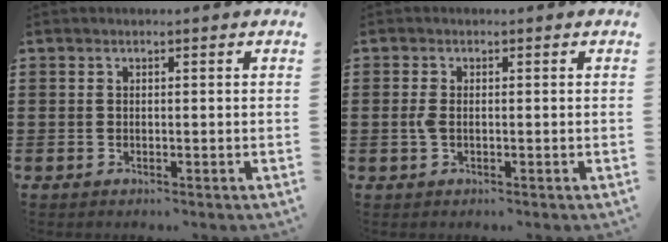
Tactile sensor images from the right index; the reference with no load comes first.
{"total": 1.7, "force": [-0.3, 0.8, 1.5], "torque": [-0.044, -0.004, -0.011]}